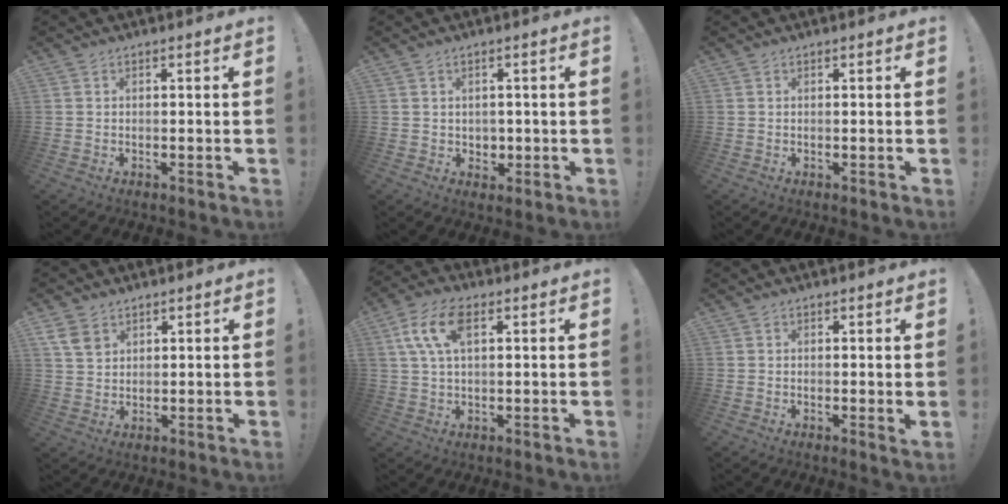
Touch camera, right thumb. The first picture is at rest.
{"total": 2.9, "force": [1.0, 2.7, 0.5], "torque": [0.004, -0.009, 0.017]}
{"total": 0.0}
{"total": 5.9, "force": [3.6, 4.0, 2.4], "torque": [-0.034, -0.014, 0.070]}
{"total": 10.7, "force": [3.6, 5.5, 8.5], "torque": [-0.169, 0.006, 0.069]}
{"total": 1.1, "force": [0.6, 0.1, 0.9], "torque": [0.002, -0.006, 0.006]}